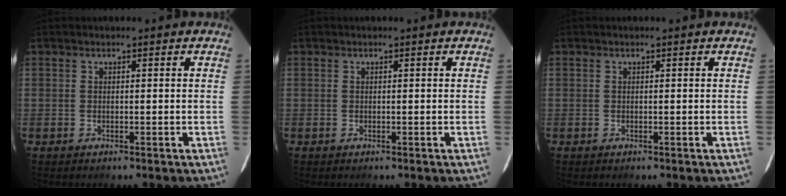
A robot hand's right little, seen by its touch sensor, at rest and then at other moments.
{"total": 0.0}
{"total": 0.0}